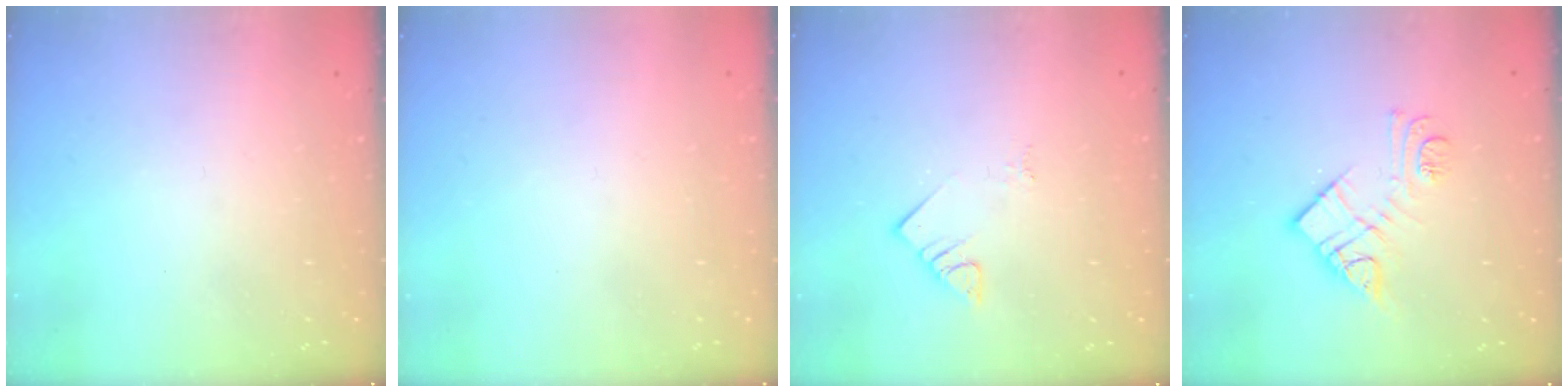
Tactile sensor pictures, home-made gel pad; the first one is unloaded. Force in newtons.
{"total": 1.7, "press": 1.7, "slide": 0.2}
{"total": 3.9, "press": 3.9, "slide": 0.6}
{"total": 12.4, "press": 12.4, "slide": 0.7}